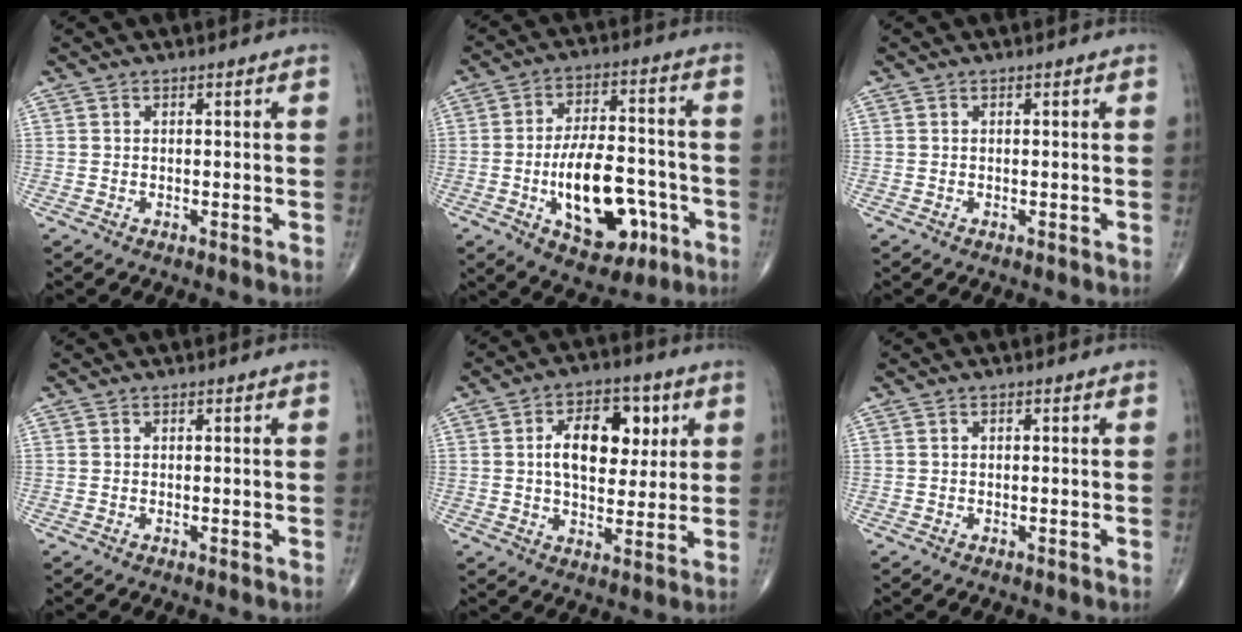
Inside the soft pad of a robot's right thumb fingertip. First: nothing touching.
{"total": 16.5, "force": [-5.2, 8.7, 13.0], "torque": [-0.177, 0.033, -0.073]}
{"total": 0.0}
{"total": 0.0}
{"total": 13.1, "force": [3.1, 7.9, 10.0], "torque": [-0.118, 0.000, 0.048]}
{"total": 0.0}